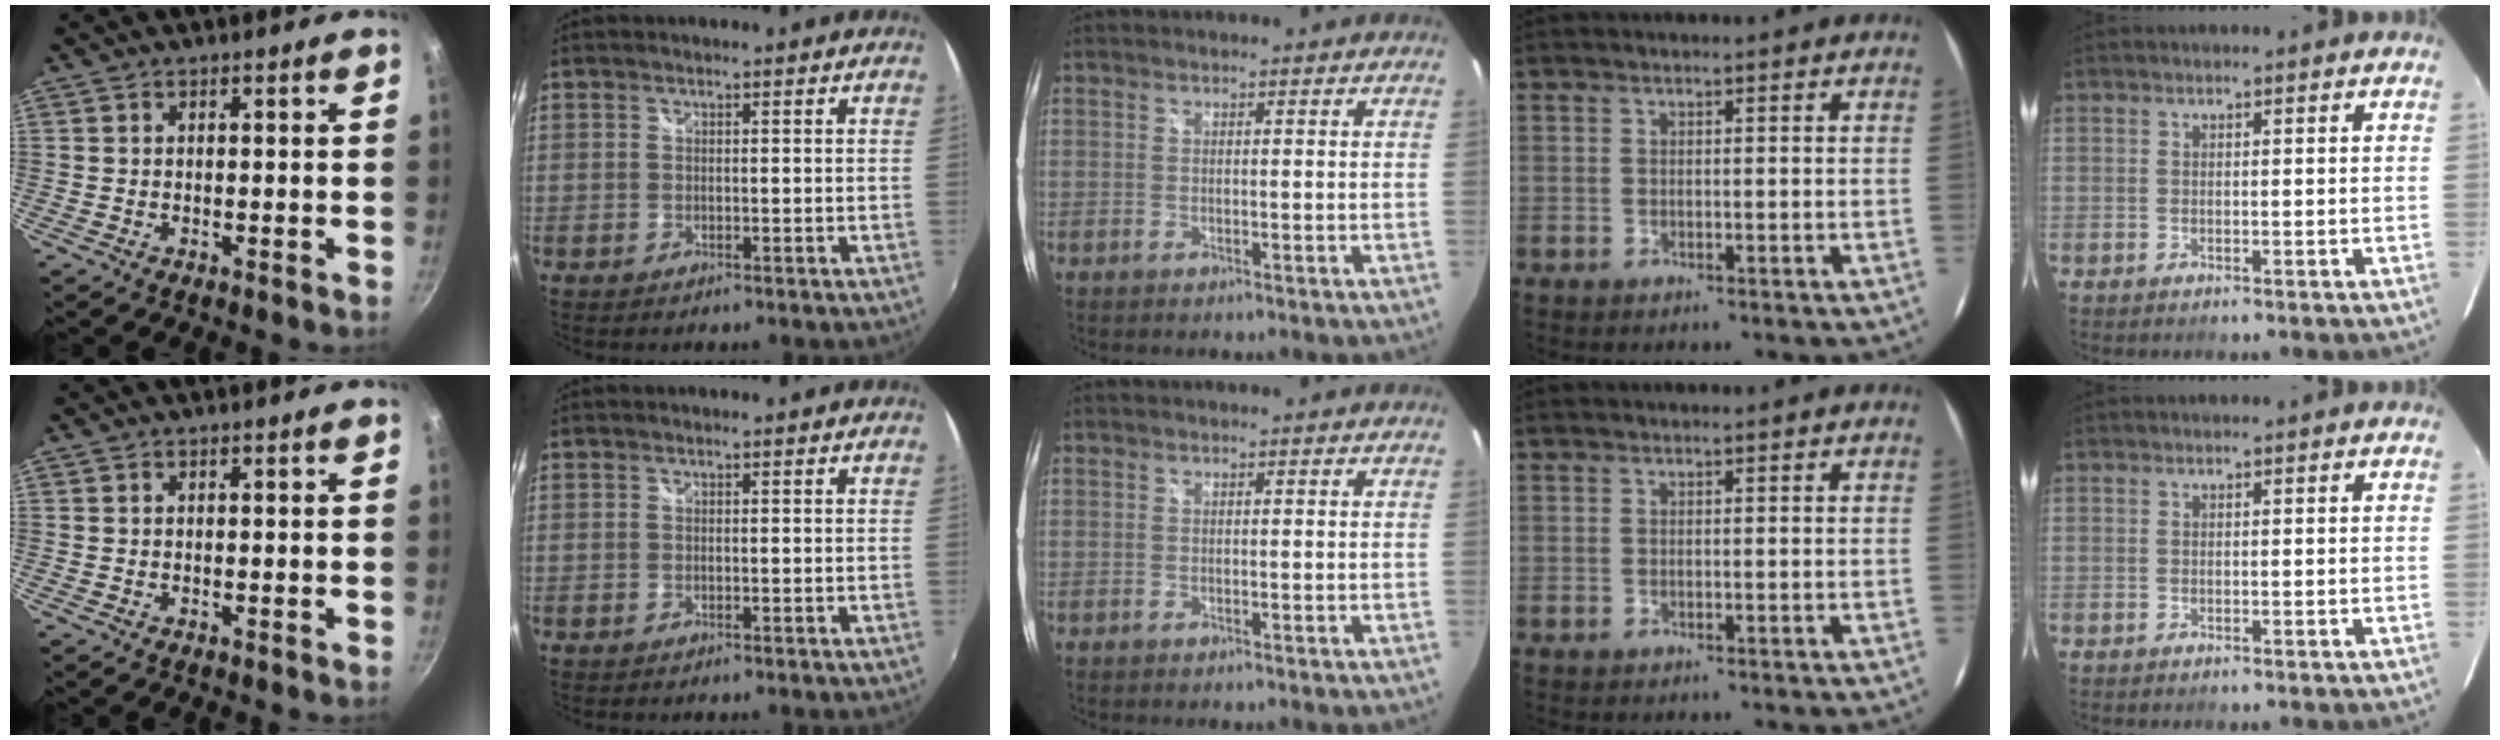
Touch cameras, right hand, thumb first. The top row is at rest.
{}